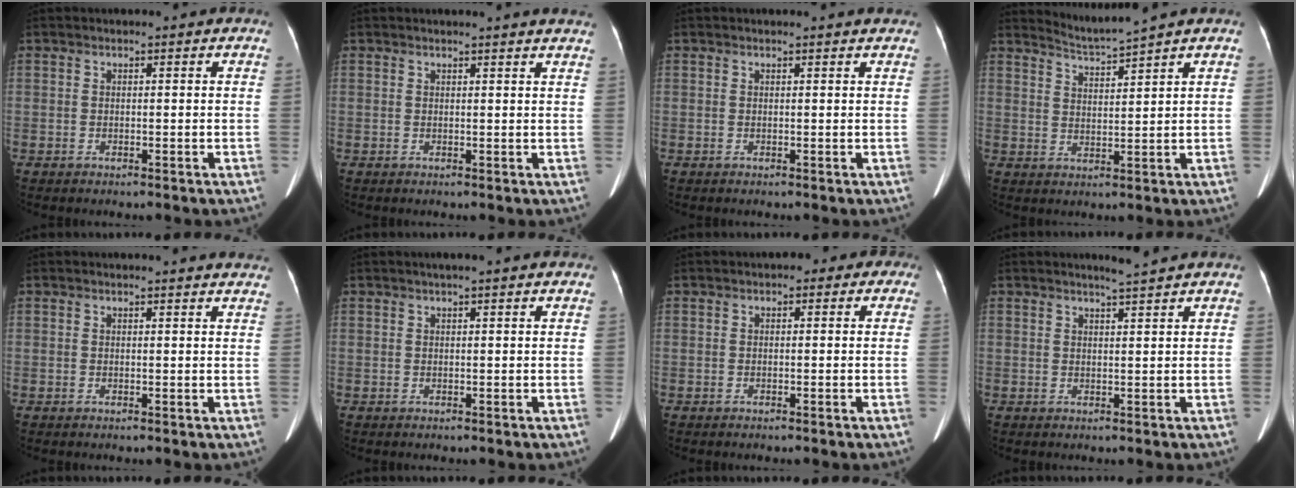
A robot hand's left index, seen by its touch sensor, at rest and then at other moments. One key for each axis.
{"total": 5.4, "fx": 5.1, "fy": -0.2, "fz": 1.8, "tx": -0.020, "ty": 0.004, "tz": 0.036}
{"total": 2.7, "fx": 2.6, "fy": 0.5, "fz": 0.5, "tx": -0.013, "ty": 0.008, "tz": 0.017}
{"total": 3.9, "fx": 3.5, "fy": -1.9, "fz": -0.3, "tx": -0.003, "ty": -0.016, "tz": 0.073}
{"total": 6.0, "fx": 5.8, "fy": 0.5, "fz": 1.3, "tx": -0.008, "ty": -0.002, "tz": 0.039}
{"total": 3.0, "fx": 2.2, "fy": 0.0, "fz": 2.1, "tx": -0.027, "ty": 0.027, "tz": 0.029}
{"total": 1.7, "fx": 0.2, "fy": 1.3, "fz": 1.1, "tx": -0.007, "ty": 0.014, "tz": -0.010}
{"total": 2.1, "fx": 1.9, "fy": -0.6, "fz": 0.6, "tx": -0.012, "ty": -0.003, "tz": 0.034}